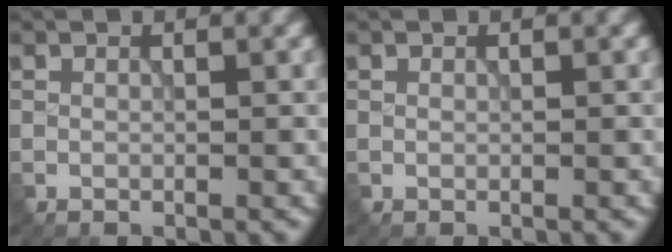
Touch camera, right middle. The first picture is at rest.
{"total": 0.0}